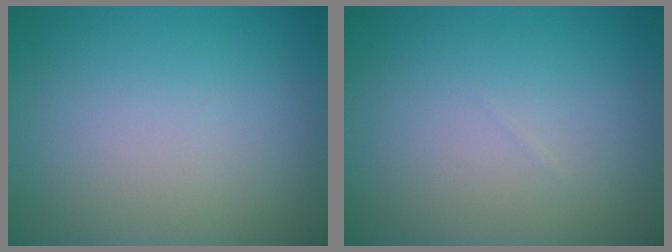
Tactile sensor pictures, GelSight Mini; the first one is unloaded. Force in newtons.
{"total": 0.0}